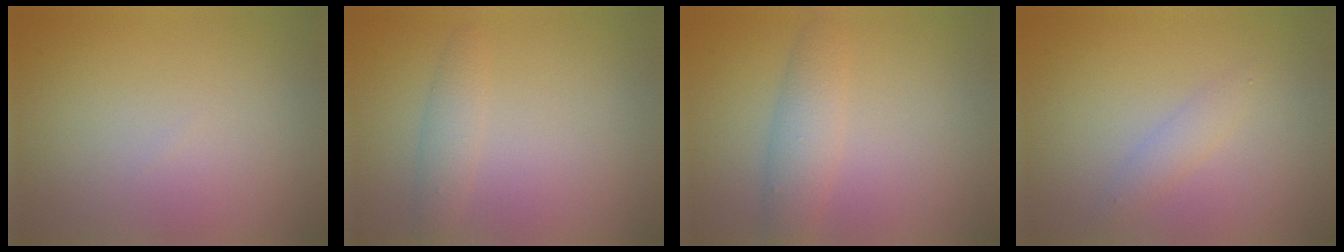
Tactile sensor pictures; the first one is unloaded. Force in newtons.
{"total": 1.7, "press": 1.7, "slide": 0.1}
{"total": 3.1, "press": 3.1, "slide": 0.1}
{"total": 1.4, "press": 1.4, "slide": 0.0}